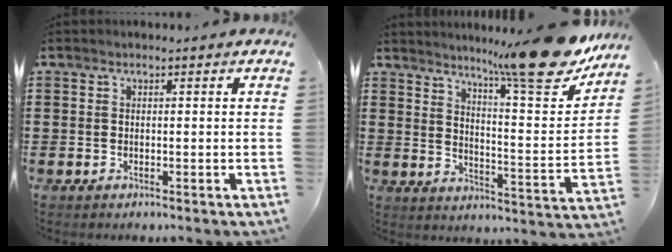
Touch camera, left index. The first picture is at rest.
{"total": 14.1, "force": [11.9, 0.6, 7.6], "torque": [-0.112, -0.083, 0.191]}